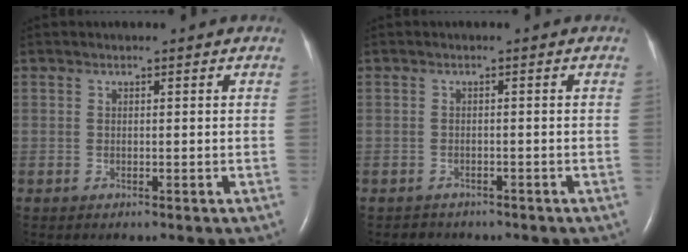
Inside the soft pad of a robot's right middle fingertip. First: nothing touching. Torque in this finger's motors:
{"motor_torque": [0.18, -0.15, -0.04, 0.00]}